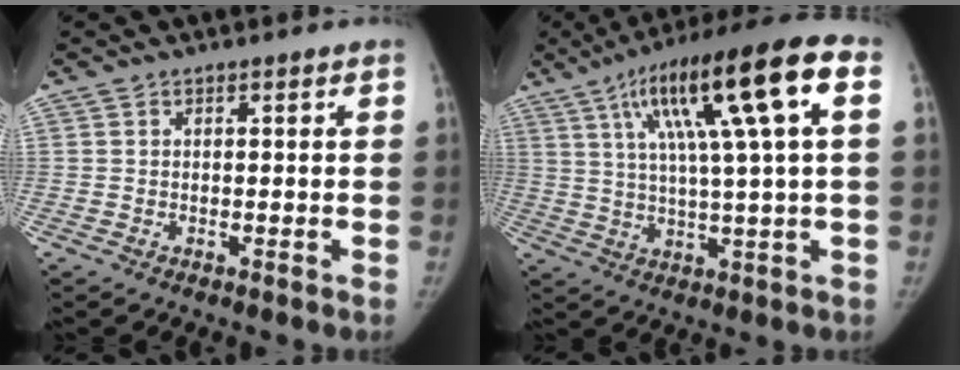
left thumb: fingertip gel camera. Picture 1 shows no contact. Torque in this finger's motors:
{"motor_torque": [0.47, 0.48, 1.99, -0.75, 0.53]}